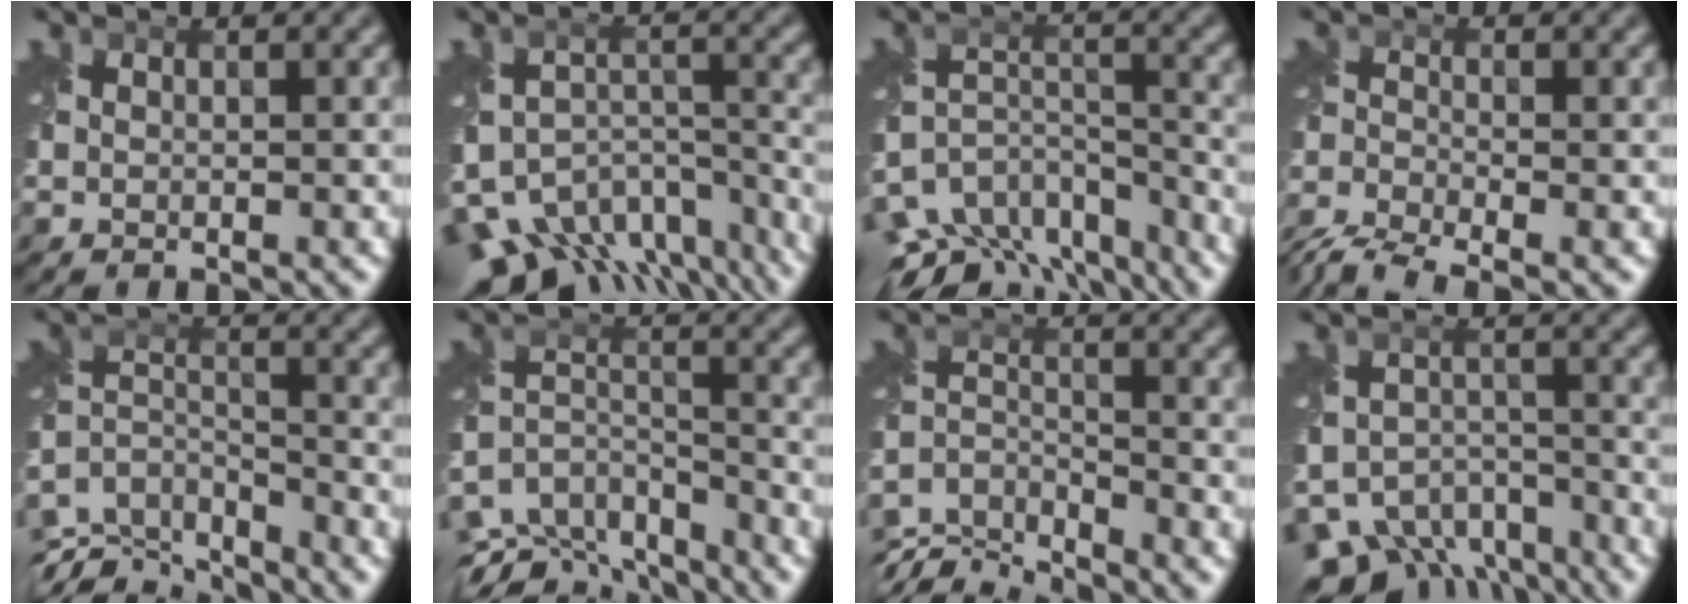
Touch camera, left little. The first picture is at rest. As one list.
[{"total": 12.5, "force": [-9.6, 6.5, 4.7], "torque": [-0.075, -0.009, -0.115]}, {"total": 10.7, "force": [-9.0, 4.7, 3.5], "torque": [-0.054, 0.002, -0.127]}, {"total": 7.2, "force": [-6.1, 2.2, 3.1], "torque": [-0.076, -0.034, -0.102]}, {"total": 7.2, "force": [-6.3, 2.4, 2.4], "torque": [-0.047, -0.010, -0.107]}, {"total": 7.3, "force": [-6.4, 3.0, 1.9], "torque": [-0.042, -0.010, -0.105]}, {"total": 6.7, "force": [-6.1, 1.6, 2.1], "torque": [-0.046, -0.013, -0.115]}, {"total": 10.7, "force": [-8.4, 5.6, 3.4], "torque": [-0.053, -0.014, -0.117]}]